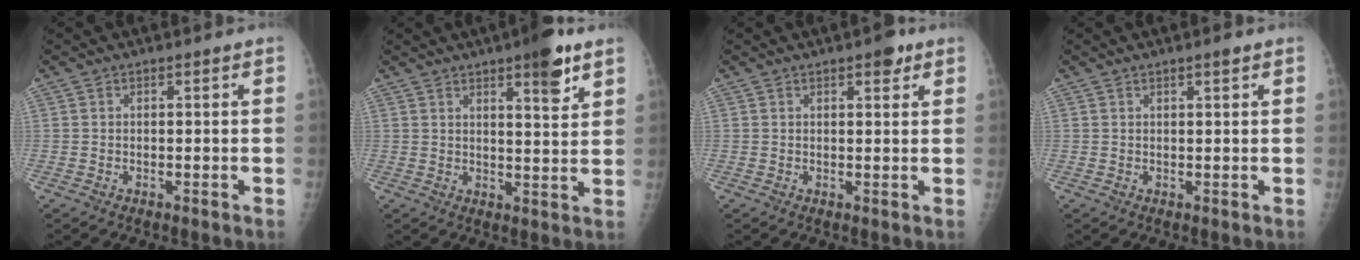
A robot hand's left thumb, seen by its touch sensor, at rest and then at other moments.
{"total": 8.2, "force": [4.9, 1.8, 6.3], "torque": [-0.078, -0.026, 0.068]}
{"total": 3.1, "force": [1.9, 1.1, 2.1], "torque": [-0.021, -0.006, 0.023]}
{"total": 1.6, "force": [1.0, 0.2, 1.2], "torque": [-0.017, -0.004, 0.015]}